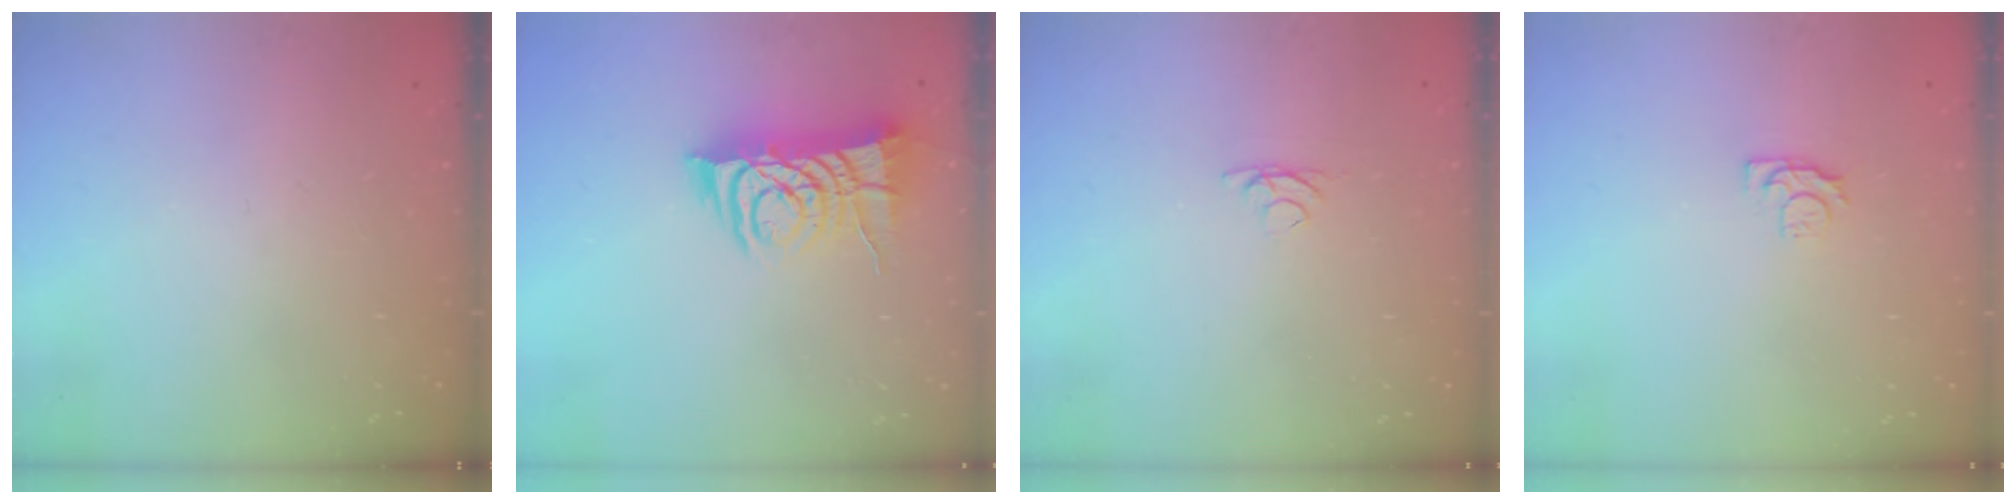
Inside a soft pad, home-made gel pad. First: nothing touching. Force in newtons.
{"total": 10.2, "press": 10.1, "slide": 1.1}
{"total": 2.8, "press": 2.8, "slide": 0.5}
{"total": 3.9, "press": 3.9, "slide": 0.5}